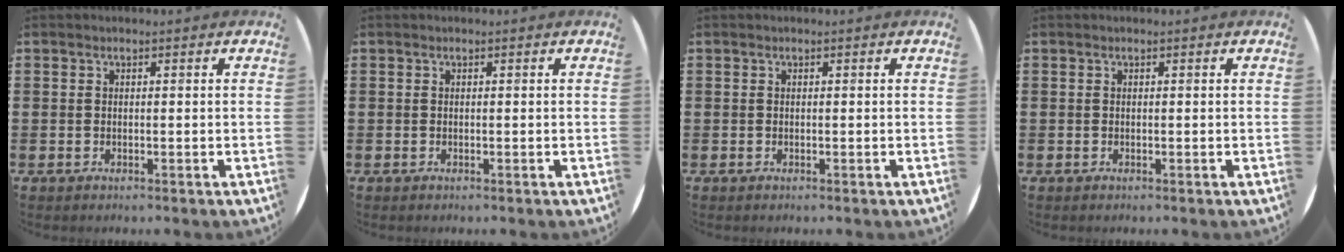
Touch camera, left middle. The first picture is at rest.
{"total": 0.0}
{"total": 0.0}
{"total": 0.0}